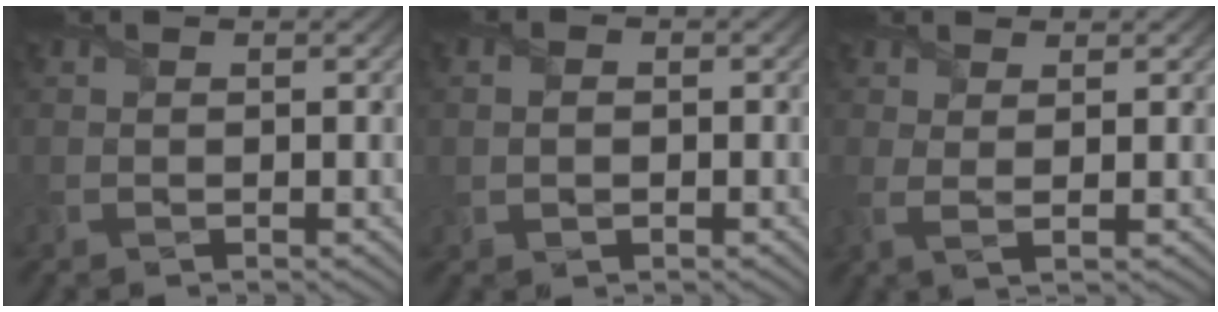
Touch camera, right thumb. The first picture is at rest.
{"total": 2.1, "force": [0.2, 1.6, 1.2], "torque": [-0.013, 0.010, -0.018]}
{"total": 2.3, "force": [1.0, 0.5, 2.0], "torque": [-0.052, -0.002, 0.018]}